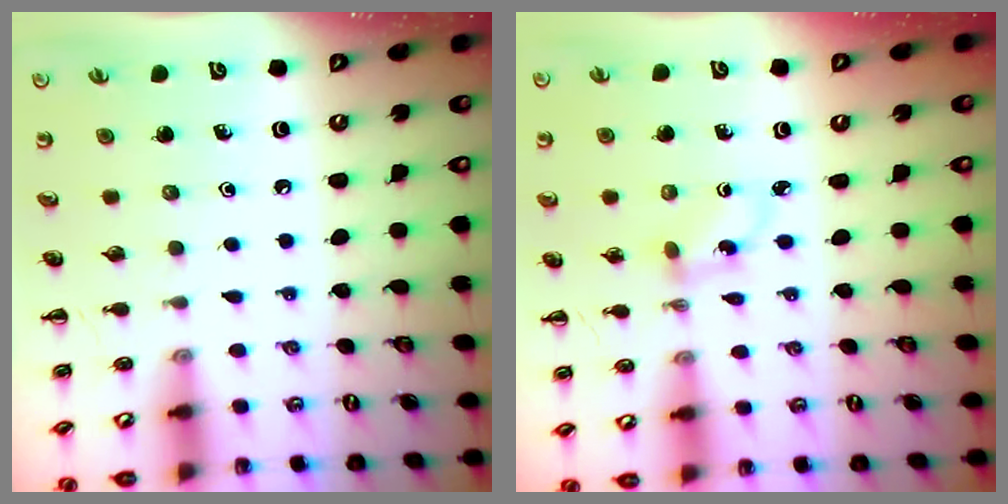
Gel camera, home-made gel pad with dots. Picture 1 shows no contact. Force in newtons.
{"total": 2.2, "press": 2.0, "slide": 1.0}